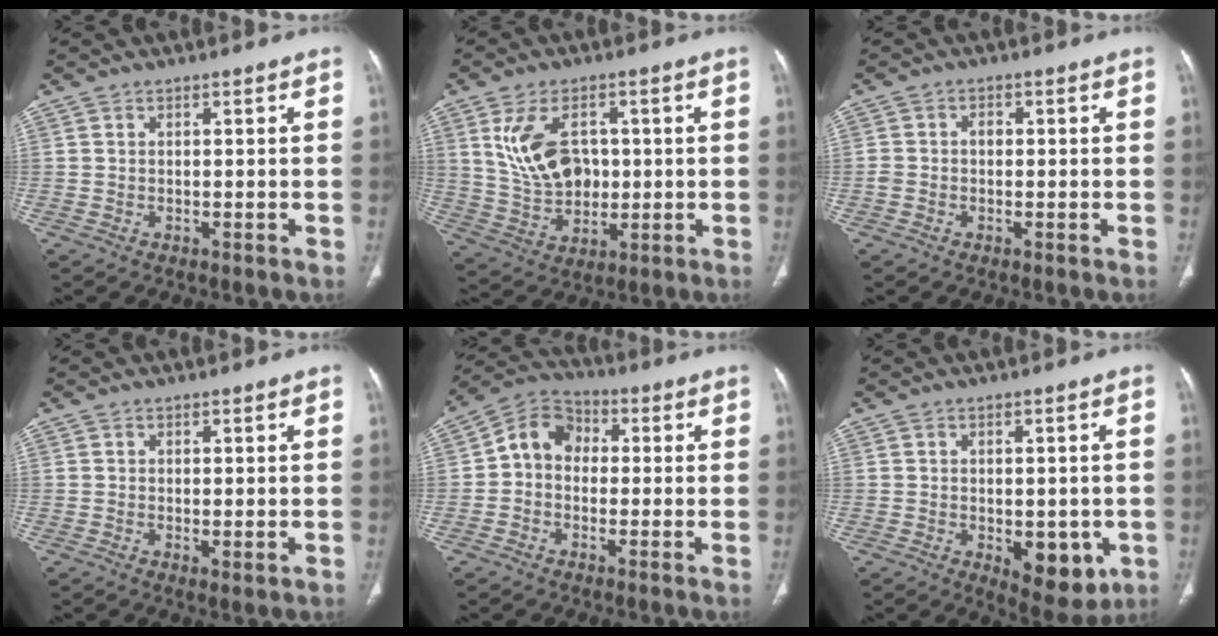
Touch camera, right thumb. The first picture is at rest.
{"total": 11.9, "force": [2.5, 8.1, 8.4], "torque": [-0.136, -0.004, 0.059]}
{"total": 2.1, "force": [-0.3, 1.7, 1.3], "torque": [-0.021, 0.012, -0.008]}
{"total": 1.5, "force": [-0.1, 0.5, 1.4], "torque": [-0.025, -0.008, 0.001]}
{"total": 8.4, "force": [-0.1, 6.9, 4.7], "torque": [-0.062, 0.032, -0.018]}
{"total": 9.5, "force": [-2.6, 4.9, 7.7], "torque": [-0.071, -0.006, -0.021]}